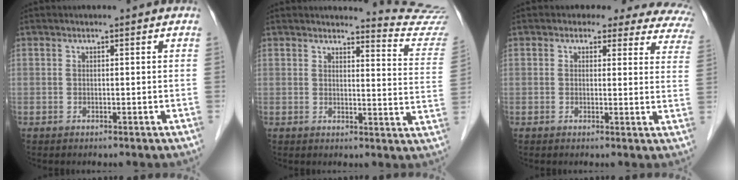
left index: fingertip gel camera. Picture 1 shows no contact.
{"total": 10.6, "force": [10.5, -1.0, -0.4], "torque": [0.008, -0.109, 0.096]}
{"total": 13.8, "force": [12.2, 5.7, 3.0], "torque": [0.005, -0.019, 0.098]}